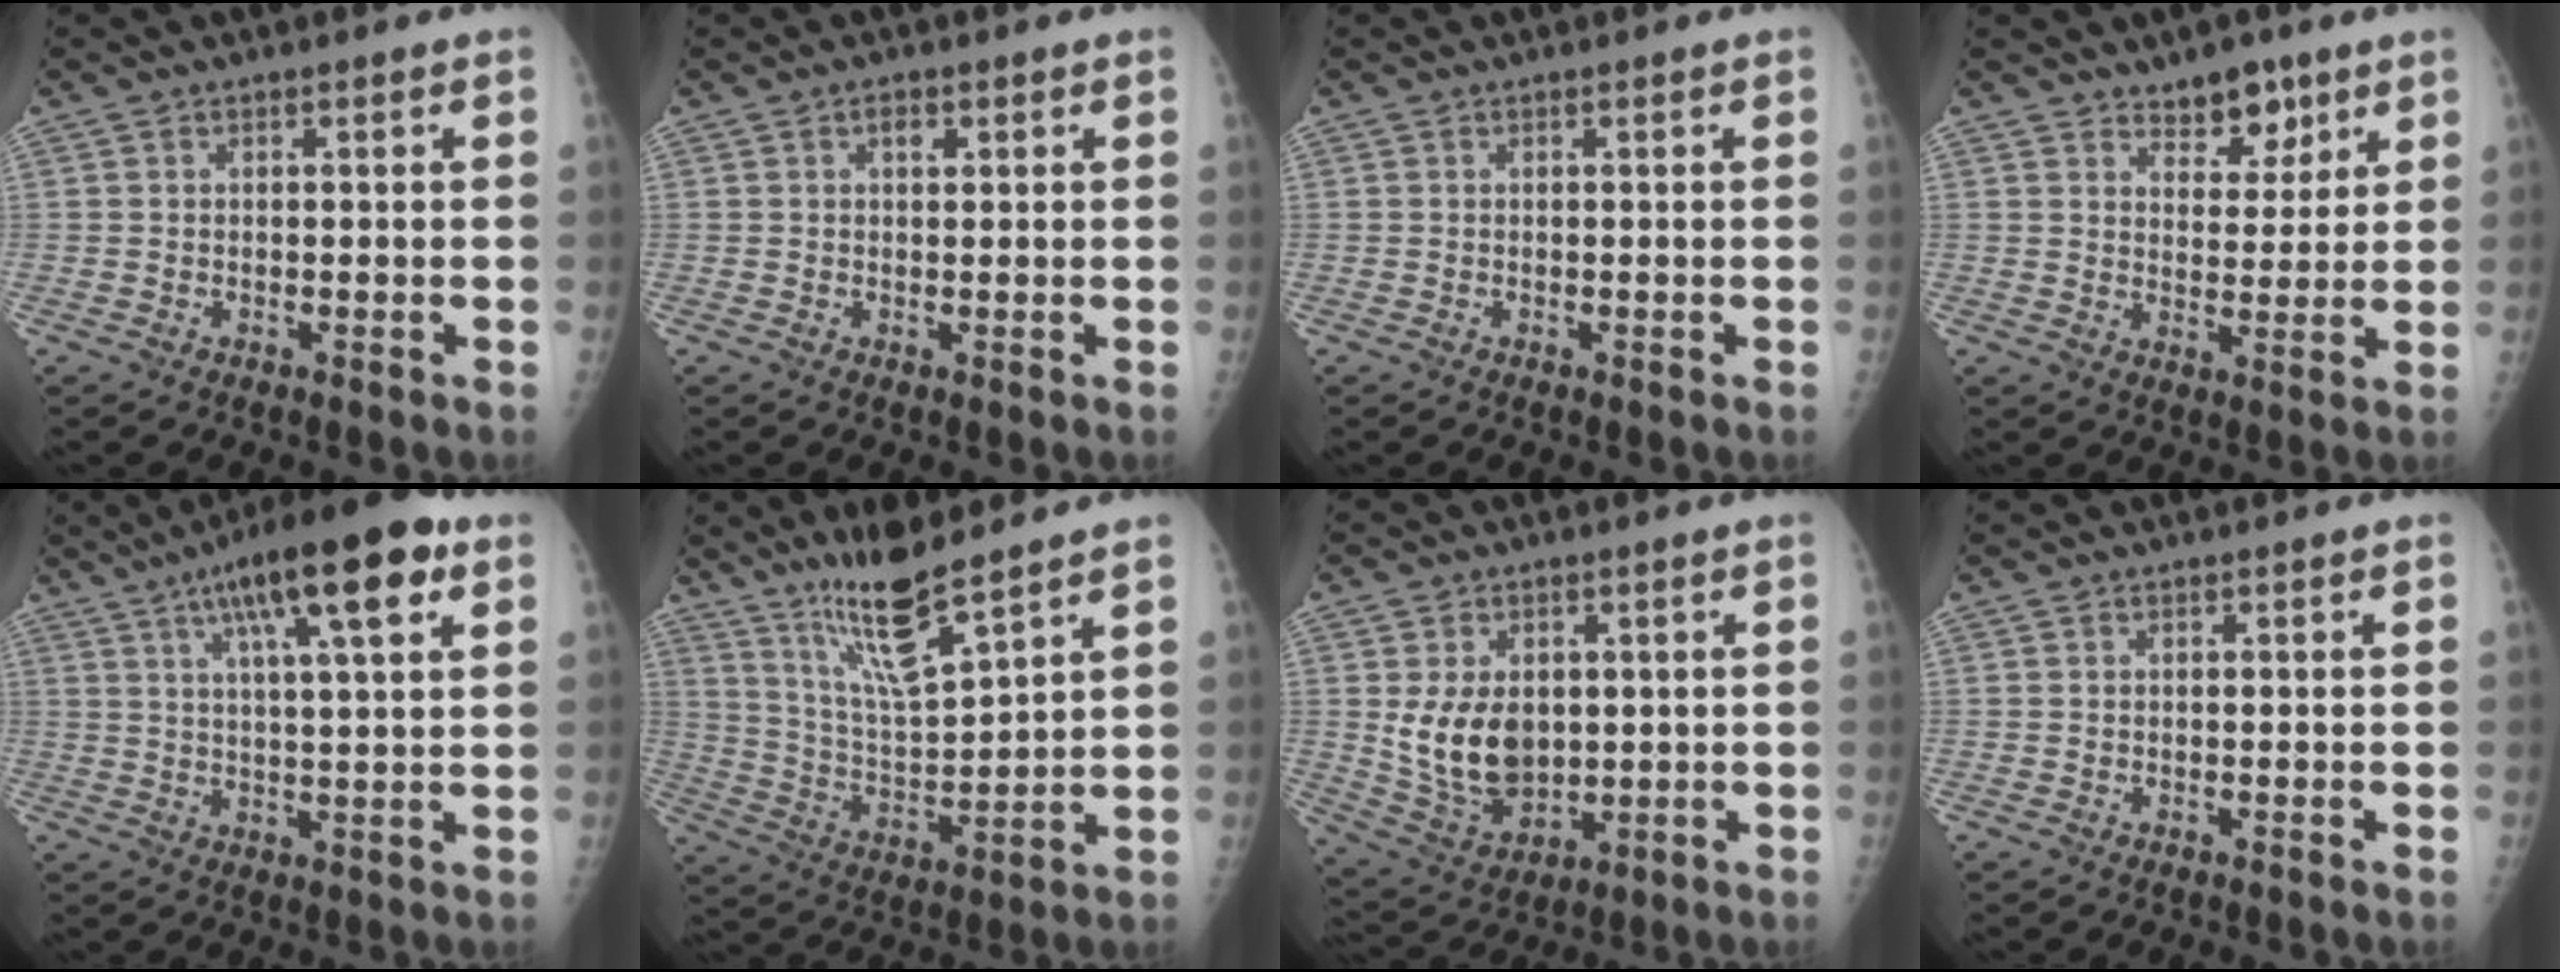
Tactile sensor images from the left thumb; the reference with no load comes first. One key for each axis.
{"total": 1.4, "fx": 0.6, "fy": 0.9, "fz": 1.0, "tx": -0.007, "ty": 0.000, "tz": 0.008}
{"total": 0.0}
{"total": 6.7, "fx": 4.6, "fy": 3.8, "fz": 2.9, "tx": -0.008, "ty": -0.030, "tz": 0.071}
{"total": 15.2, "fx": 7.2, "fy": 3.4, "fz": 12.9, "tx": -0.193, "ty": -0.004, "tz": 0.108}
{"total": 12.6, "fx": 9.3, "fy": 1.8, "fz": 8.2, "tx": -0.146, "ty": -0.066, "tz": 0.184}
{"total": 11.4, "fx": 1.1, "fy": 8.0, "fz": 8.0, "tx": -0.113, "ty": -0.017, "tz": 0.041}
{"total": 0.0}